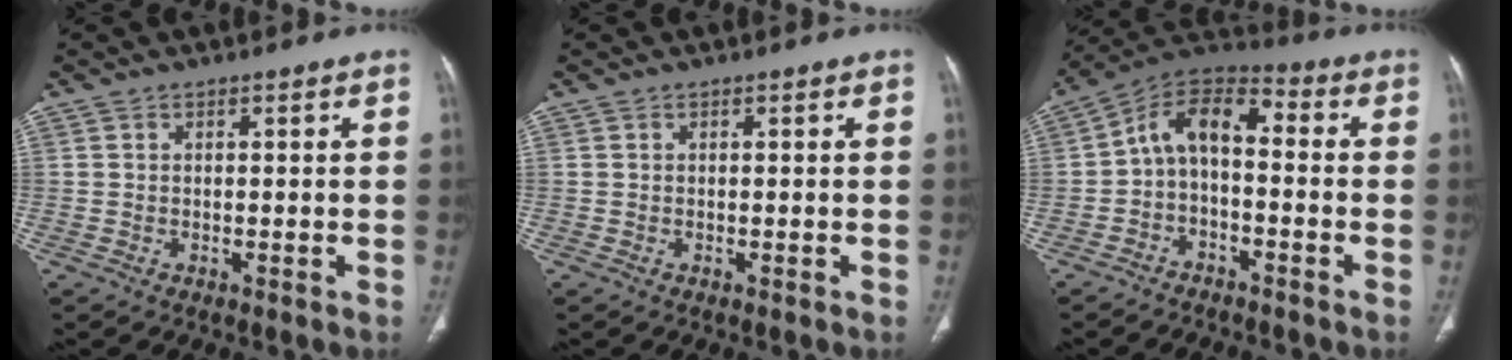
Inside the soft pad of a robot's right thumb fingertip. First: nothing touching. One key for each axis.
{"total": 0.0}
{"total": 9.9, "fx": -1.5, "fy": 5.9, "fz": 7.9, "tx": -0.124, "ty": 0.057, "tz": -0.042}